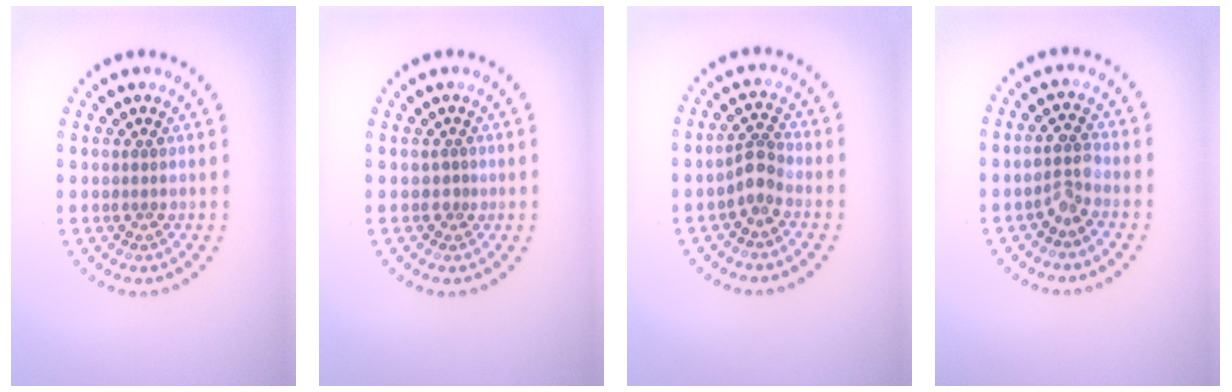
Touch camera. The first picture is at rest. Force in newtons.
{"total": 0.6, "press": 0.4, "slide": 0.5}
{"total": 2.0, "press": 1.5, "slide": 1.3}
{"total": 2.0, "press": 1.7, "slide": 0.9}